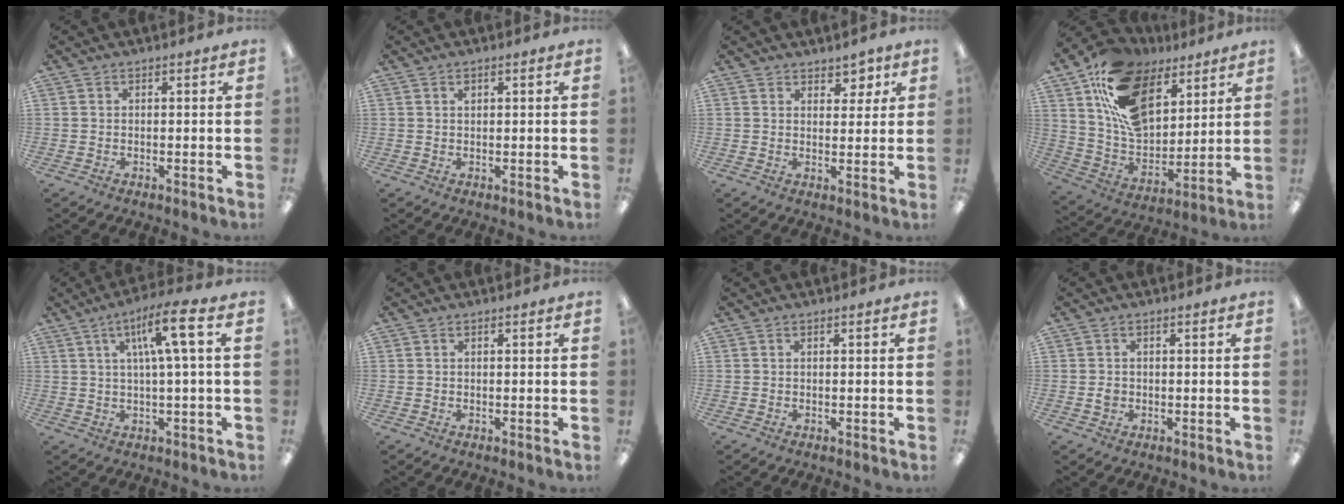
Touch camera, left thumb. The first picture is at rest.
{"total": 1.1, "force": [0.6, 0.4, 0.8], "torque": [-0.018, 0.003, 0.009]}
{"total": 4.1, "force": [3.2, 2.4, 1.1], "torque": [0.001, -0.018, 0.051]}
{"total": 20.6, "force": [10.6, 12.8, 12.1], "torque": [-0.223, -0.040, 0.198]}
{"total": 10.1, "force": [3.7, 1.9, 9.2], "torque": [-0.164, 0.003, 0.057]}
{"total": 0.0}
{"total": 0.0}
{"total": 1.6, "force": [-0.1, 1.3, 1.0], "torque": [-0.019, 0.005, -0.002]}